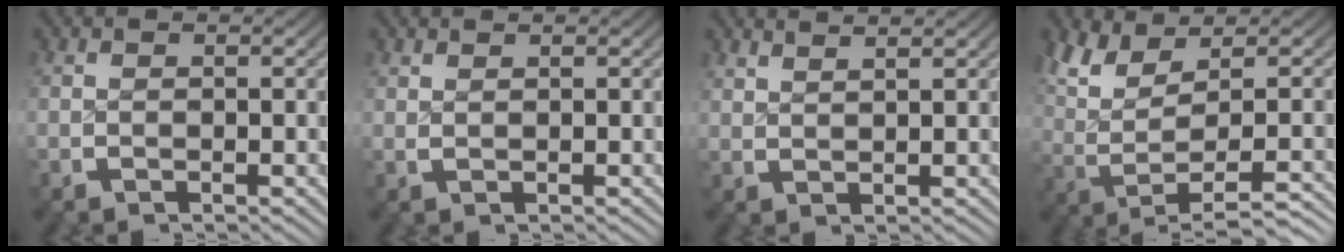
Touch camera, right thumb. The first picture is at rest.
{"total": 0.8, "force": [0.7, -0.1, 0.2], "torque": [-0.005, 0.001, 0.017]}
{"total": 2.3, "force": [2.3, 0.0, 0.5], "torque": [-0.004, 0.005, 0.046]}
{"total": 7.3, "force": [0.4, 3.5, 6.4], "torque": [-0.138, -0.015, 0.031]}